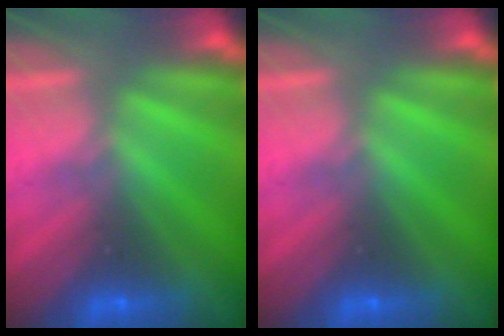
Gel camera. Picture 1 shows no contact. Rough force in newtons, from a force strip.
{"total": 0.0}